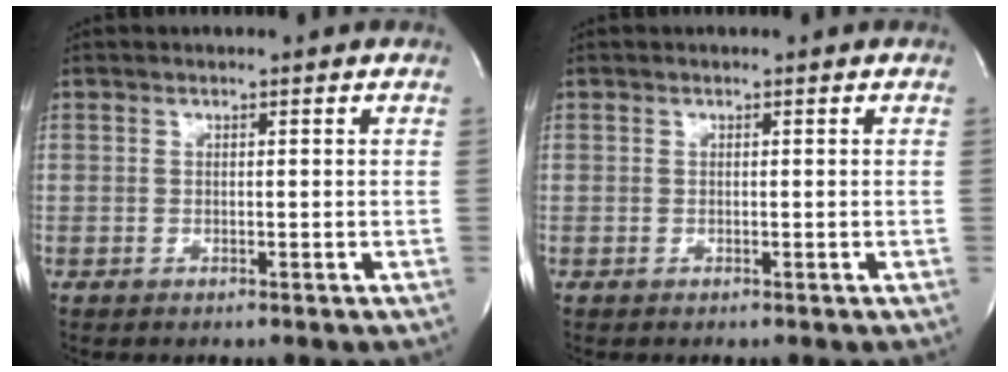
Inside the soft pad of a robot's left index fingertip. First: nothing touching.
{"total": 0.0}